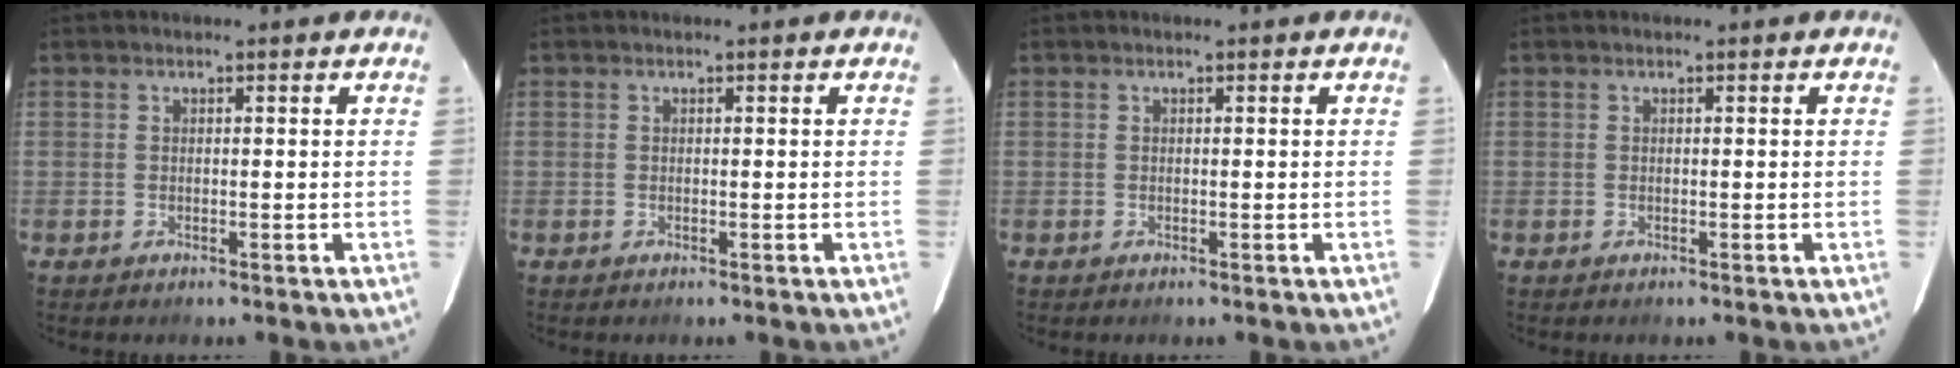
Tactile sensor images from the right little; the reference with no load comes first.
{"total": 0.0}
{"total": 0.0}
{"total": 0.0}